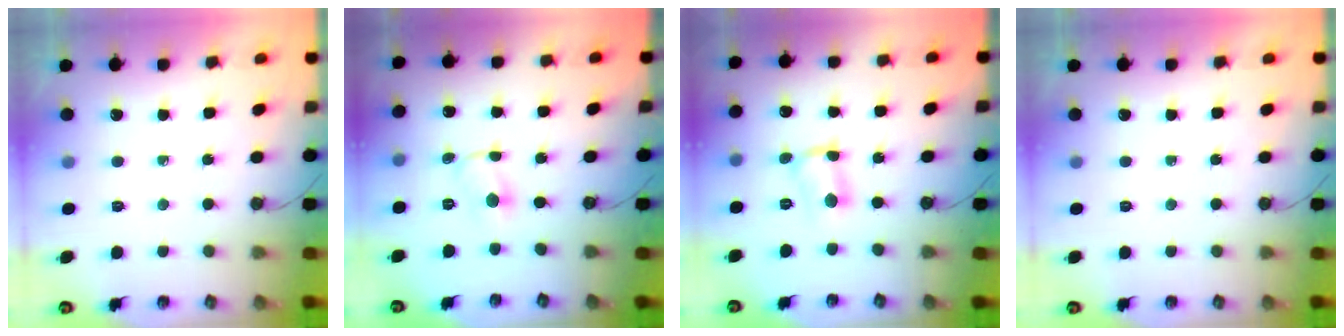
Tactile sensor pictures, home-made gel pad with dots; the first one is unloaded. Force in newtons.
{"total": 1.3, "press": 1.3, "slide": 0.2}
{"total": 2.8, "press": 2.8, "slide": 0.6}
{"total": 0.0}